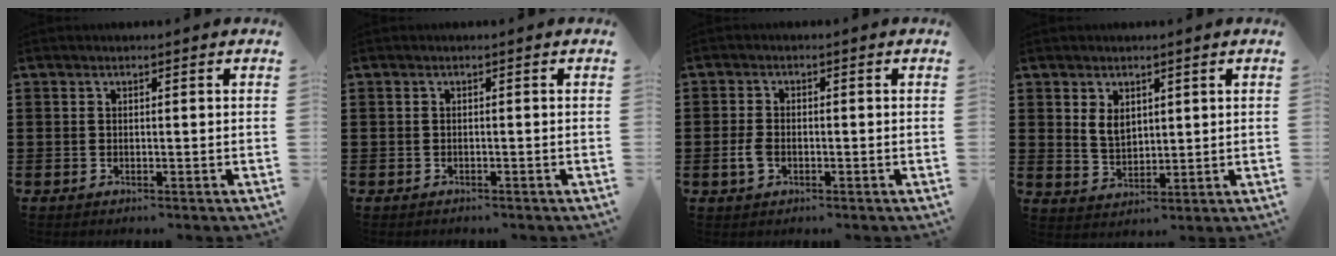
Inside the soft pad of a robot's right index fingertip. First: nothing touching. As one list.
[{"total": 0.6, "force": [-0.5, 0.1, 0.1], "torque": [-0.003, -0.001, -0.012]}, {"total": 2.6, "force": [-0.9, 1.4, 2.0], "torque": [-0.053, -0.008, -0.018]}, {"total": 3.7, "force": [1.7, 2.4, 2.1], "torque": [-0.040, 0.004, 0.030]}]